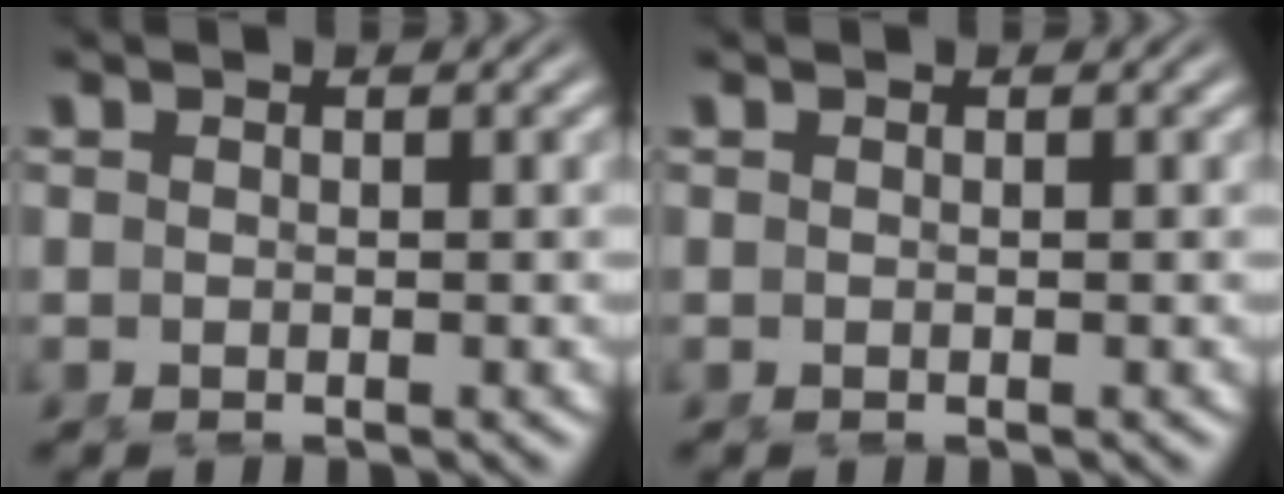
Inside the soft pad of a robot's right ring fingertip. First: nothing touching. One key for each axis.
{"total": 0.0}